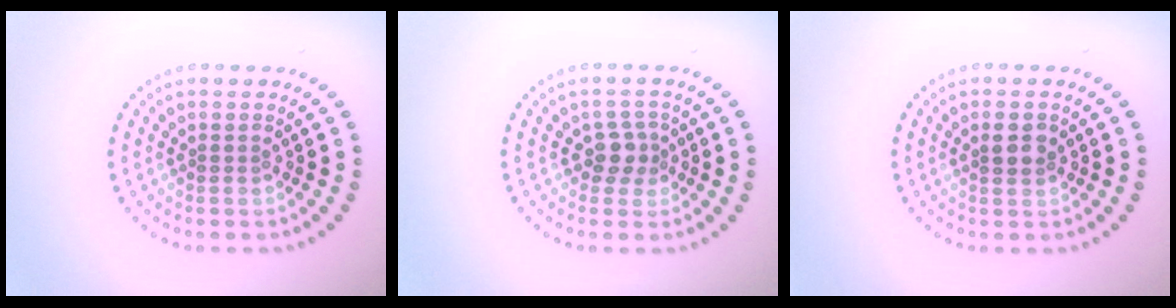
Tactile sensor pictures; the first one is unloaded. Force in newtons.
{"total": 2.1, "press": 1.6, "slide": 1.2}
{"total": 1.8, "press": 1.7, "slide": 0.7}